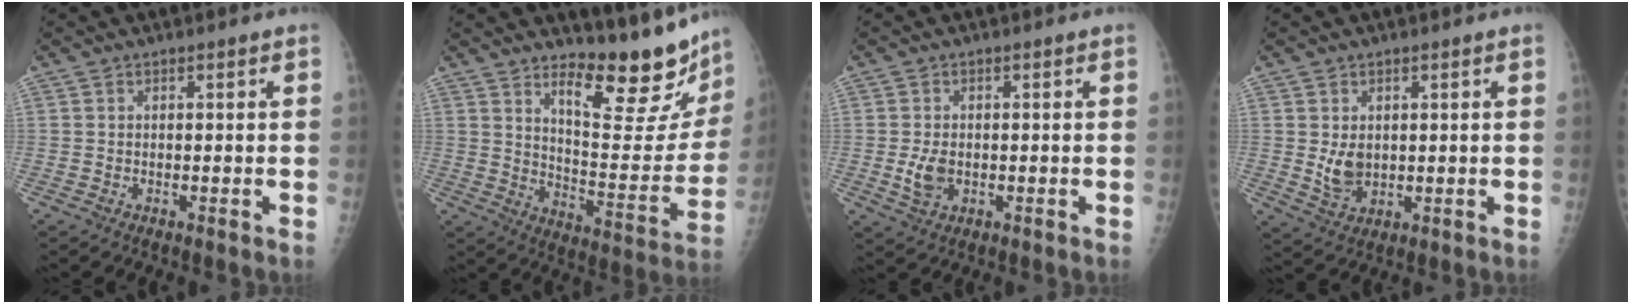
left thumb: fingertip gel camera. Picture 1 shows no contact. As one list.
[{"total": 17.4, "force": [14.2, 4.3, 9.0], "torque": [-0.082, -0.135, 0.205]}, {"total": 4.1, "force": [-0.5, 2.7, 3.0], "torque": [-0.057, -0.005, -0.004]}, {"total": 4.8, "force": [0.7, 3.5, 3.2], "torque": [-0.042, -0.014, 0.025]}]